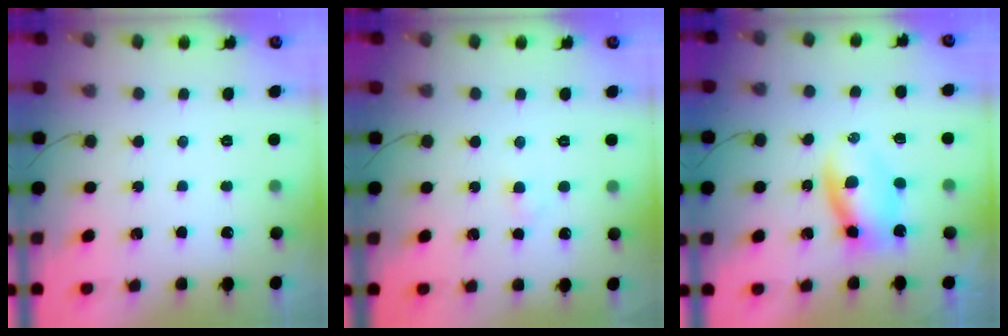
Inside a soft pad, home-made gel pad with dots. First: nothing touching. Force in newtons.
{"total": 1.5, "press": 1.4, "slide": 0.7}
{"total": 5.5, "press": 5.4, "slide": 0.6}